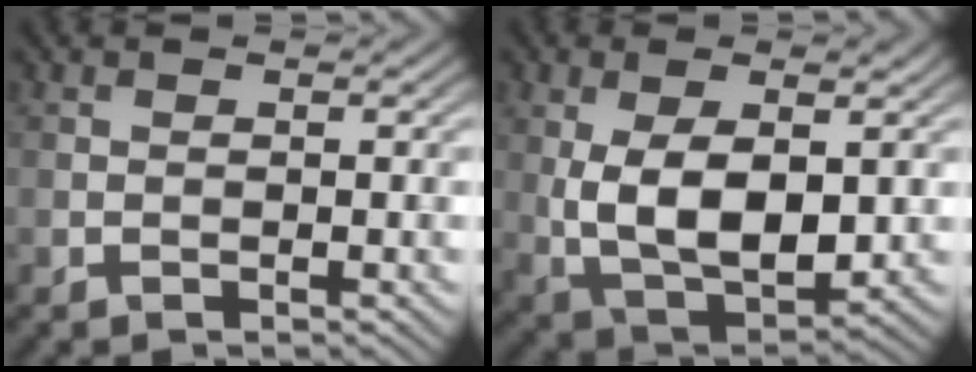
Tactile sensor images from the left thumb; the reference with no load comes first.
{"total": 10.1, "force": [0.7, 5.3, 8.5], "torque": [-0.175, -0.012, 0.020]}